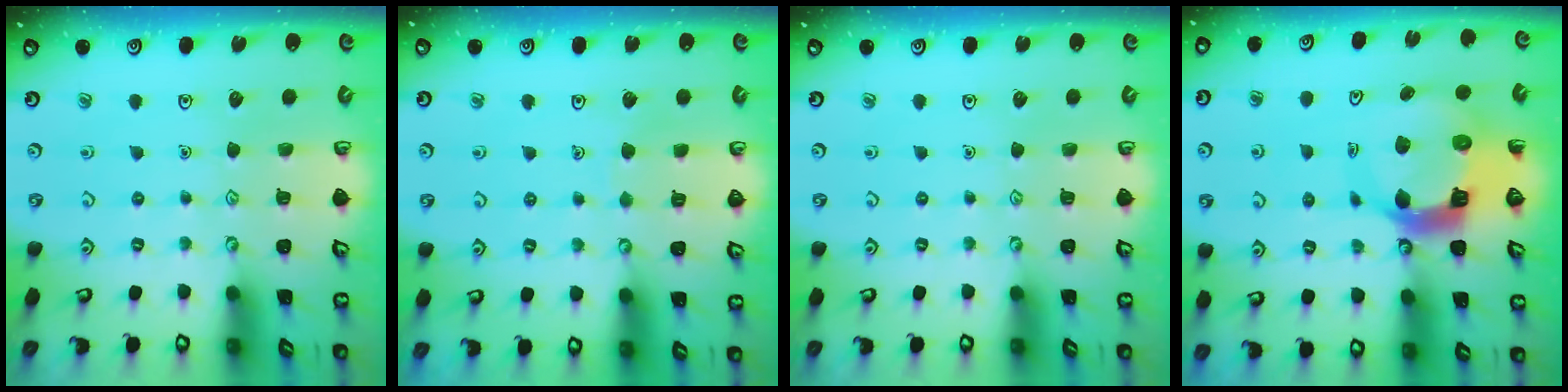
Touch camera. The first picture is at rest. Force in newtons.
{"total": 2.4, "press": 2.4, "slide": 0.1}
{"total": 0.0}
{"total": 11.2, "press": 11.1, "slide": 1.7}